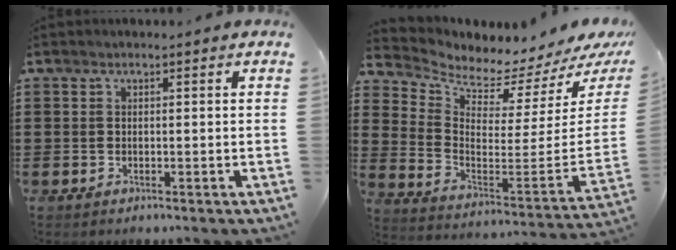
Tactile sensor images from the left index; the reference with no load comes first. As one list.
[{"total": 2.5, "force": [2.4, -0.1, 0.2], "torque": [-0.022, -0.060, 0.030]}]